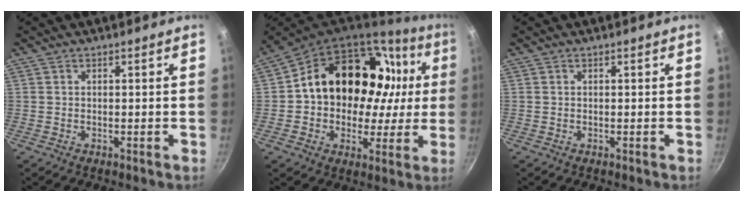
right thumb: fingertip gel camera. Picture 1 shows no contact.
{"total": 24.9, "force": [4.3, 18.2, 16.4], "torque": [-0.226, 0.042, 0.075]}
{"total": 0.0}